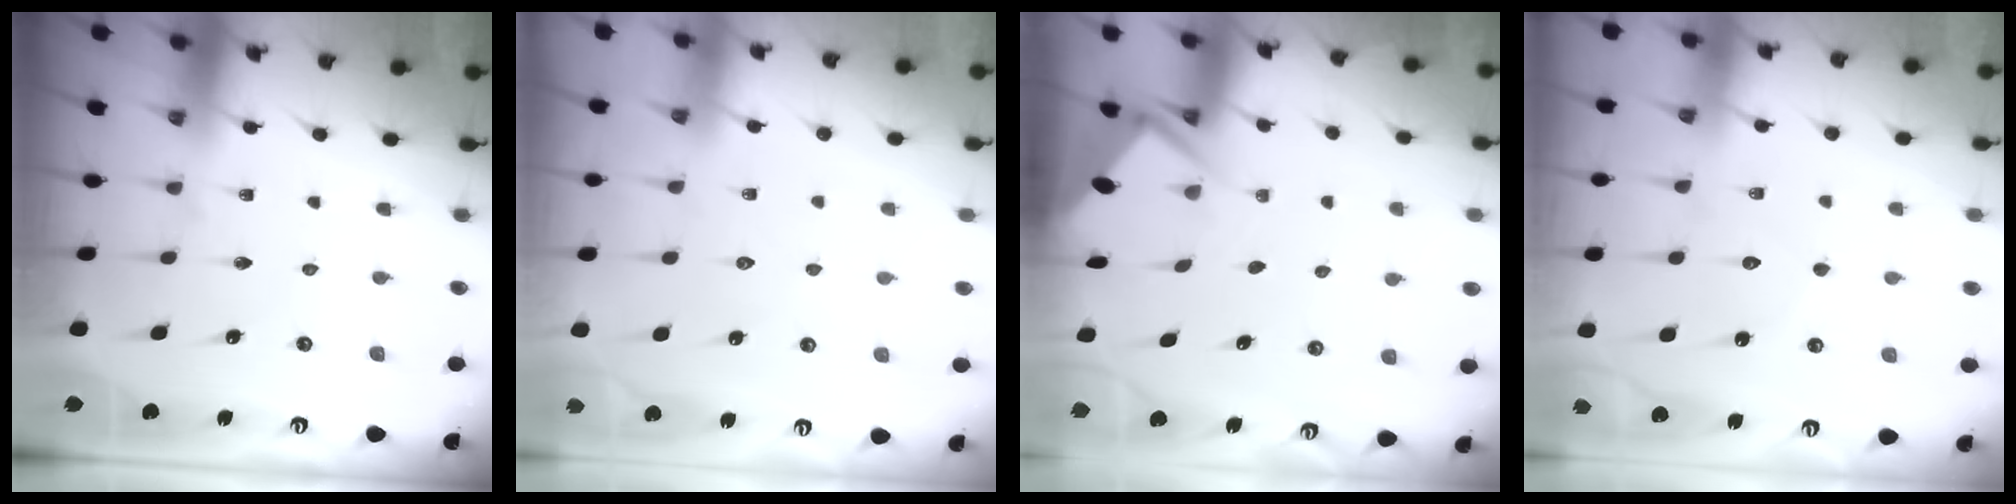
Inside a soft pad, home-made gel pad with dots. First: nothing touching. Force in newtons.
{"total": 2.9, "press": 2.9, "slide": 0.4}
{"total": 2.7, "press": 2.7, "slide": 0.3}
{"total": 5.1, "press": 5.0, "slide": 0.6}